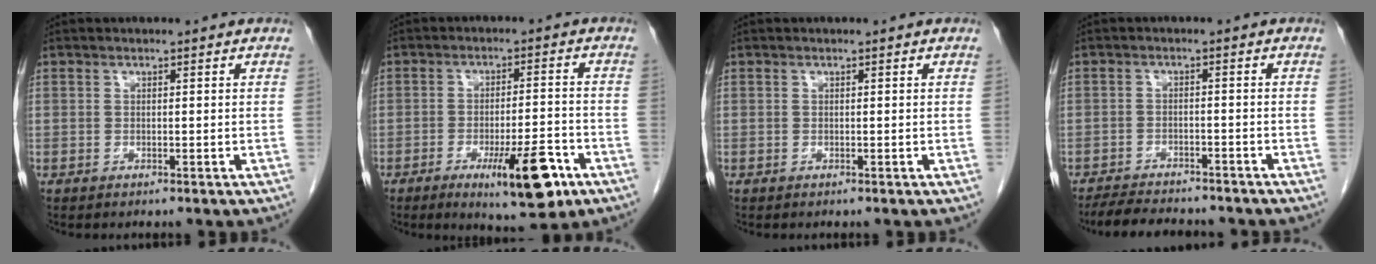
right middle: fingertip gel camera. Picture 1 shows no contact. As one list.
[{"total": 10.6, "force": [-5.4, 2.0, 8.9], "torque": [-0.130, -0.012, -0.075]}, {"total": 0.0}, {"total": 9.0, "force": [-8.1, 2.0, 3.3], "torque": [-0.053, -0.008, -0.120]}]